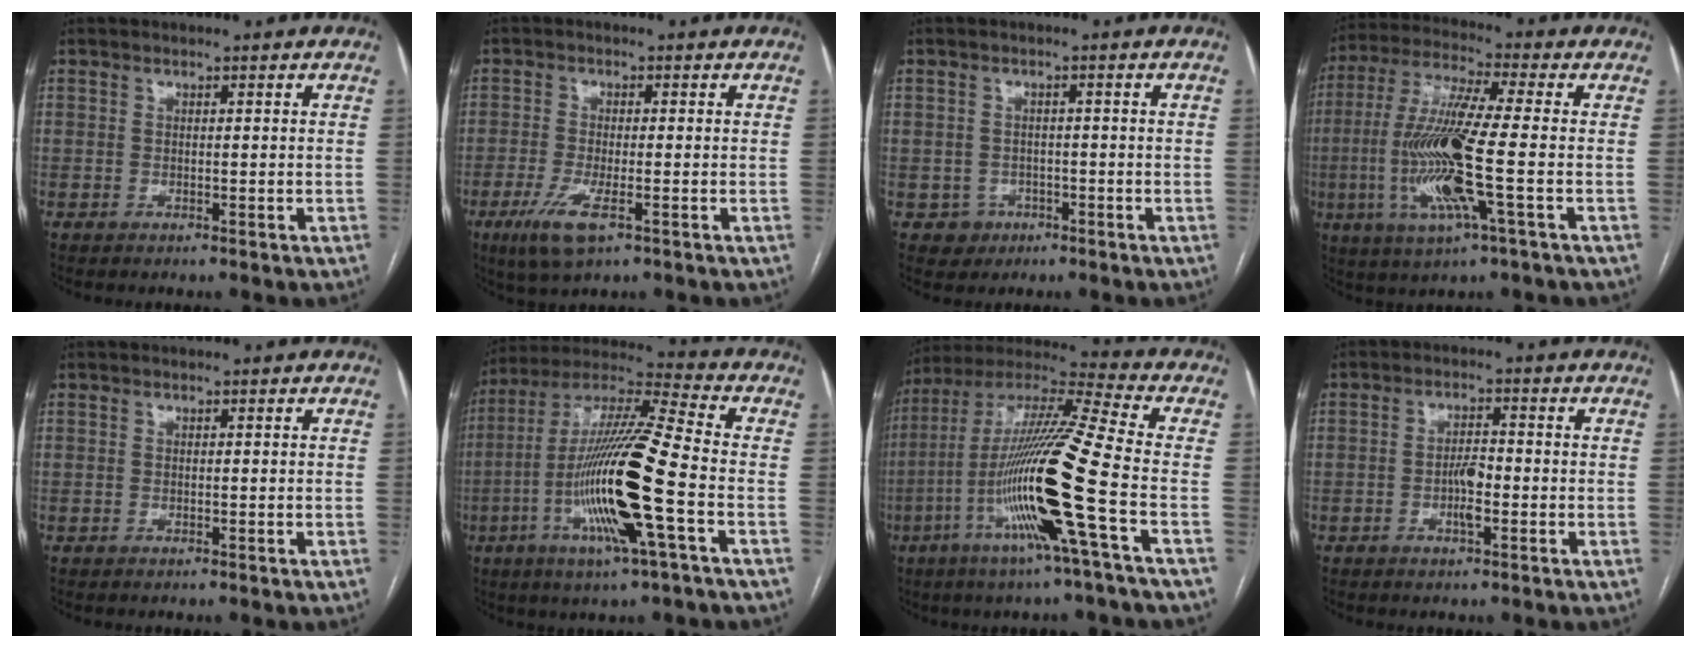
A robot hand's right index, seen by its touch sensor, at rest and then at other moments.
{"total": 6.1, "force": [-3.0, 1.3, 5.1], "torque": [-0.110, -0.017, -0.054]}
{"total": 3.1, "force": [-1.3, 2.8, -0.1], "torque": [0.012, 0.013, -0.017]}
{"total": 14.9, "force": [-2.9, 0.4, 14.6], "torque": [-0.307, -0.013, -0.062]}
{"total": 0.0}
{"total": 18.8, "force": [-5.1, 0.3, 18.1], "torque": [-0.364, -0.012, -0.104]}
{"total": 19.8, "force": [-6.3, -1.3, 18.8], "torque": [-0.381, -0.019, -0.132]}
{"total": 3.6, "force": [-1.1, 0.9, 3.3], "torque": [-0.060, 0.002, -0.019]}